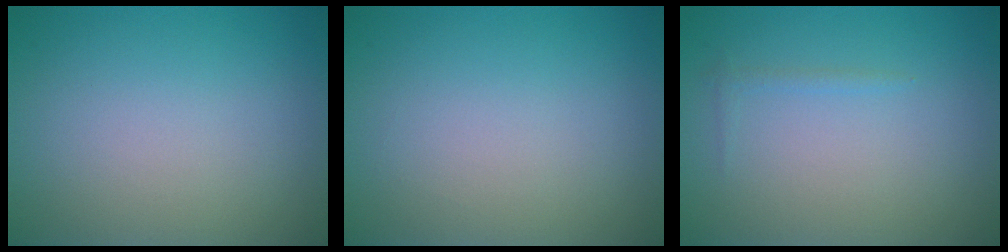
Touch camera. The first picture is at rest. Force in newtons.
{"total": 0.0}
{"total": 0.6, "press": 0.6, "slide": 0.1}